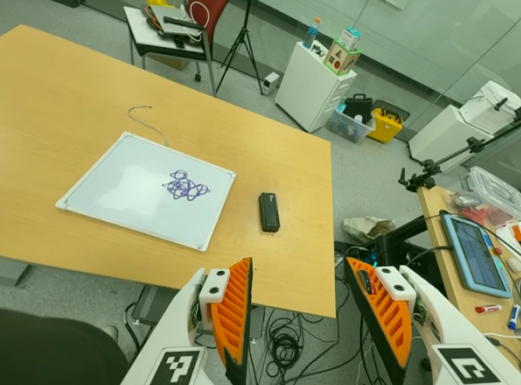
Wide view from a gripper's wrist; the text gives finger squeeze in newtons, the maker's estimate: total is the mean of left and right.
{"total": 0.0}